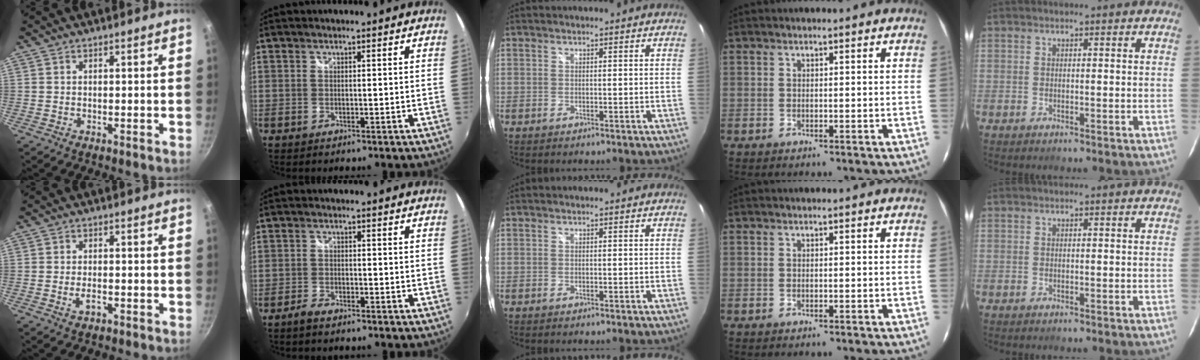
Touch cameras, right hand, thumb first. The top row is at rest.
{"thumb": {"total": 2.5, "force": [-1.0, 1.2, 1.9], "torque": [-0.035, 0.008, -0.020]}, "index": {"total": 2.6, "force": [-2.3, 0.7, 1.1], "torque": [-0.035, -0.001, -0.046]}}